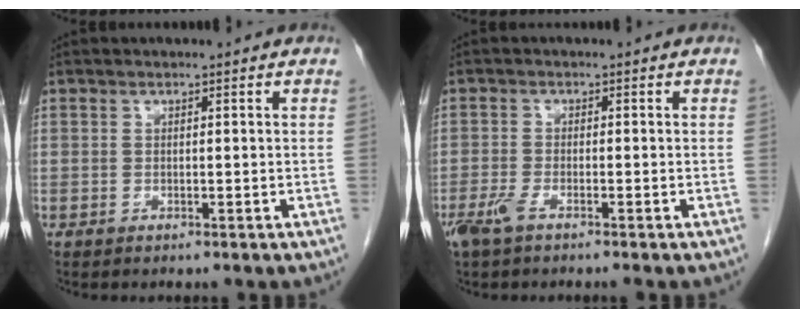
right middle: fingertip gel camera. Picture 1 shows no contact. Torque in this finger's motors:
{"motor_torque": [0.23, -0.15, 0.05, 0.03]}